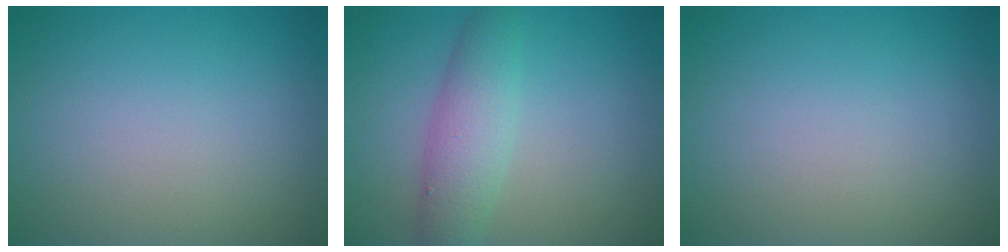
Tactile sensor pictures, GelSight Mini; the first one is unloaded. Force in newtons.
{"total": 3.9, "press": 3.9, "slide": 0.0}
{"total": 0.0}